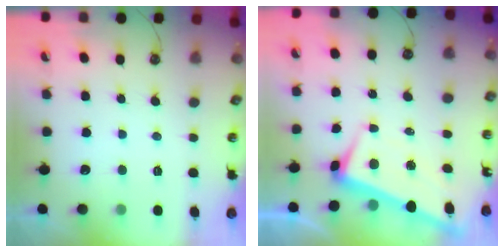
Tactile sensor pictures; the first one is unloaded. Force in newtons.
{"total": 1.2, "press": 1.1, "slide": 0.5}